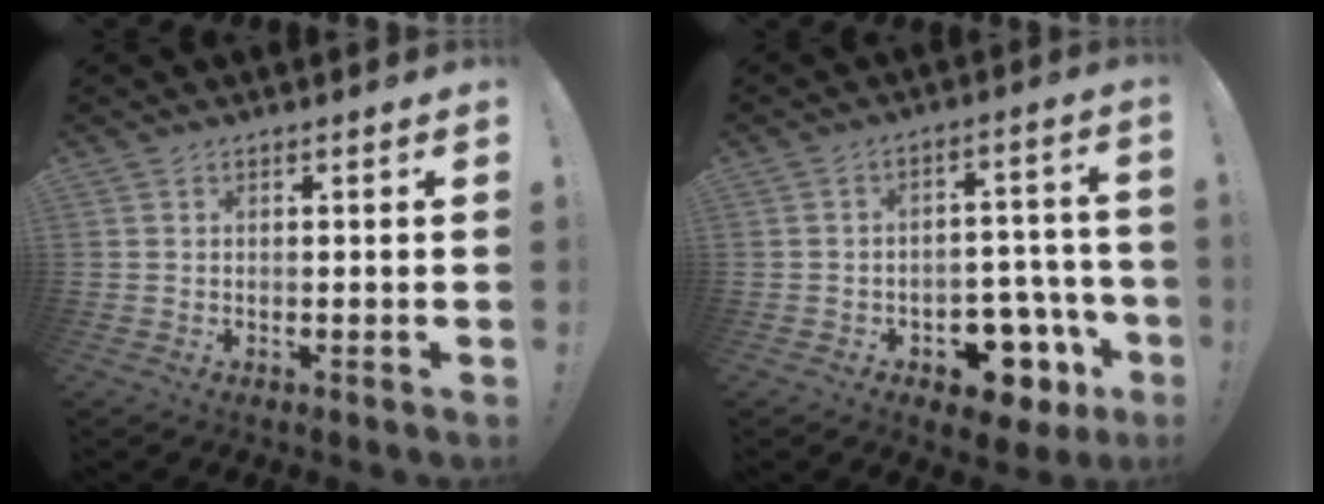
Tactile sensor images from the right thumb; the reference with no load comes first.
{"total": 11.7, "force": [-6.7, 7.0, 6.5], "torque": [-0.049, 0.060, -0.105]}